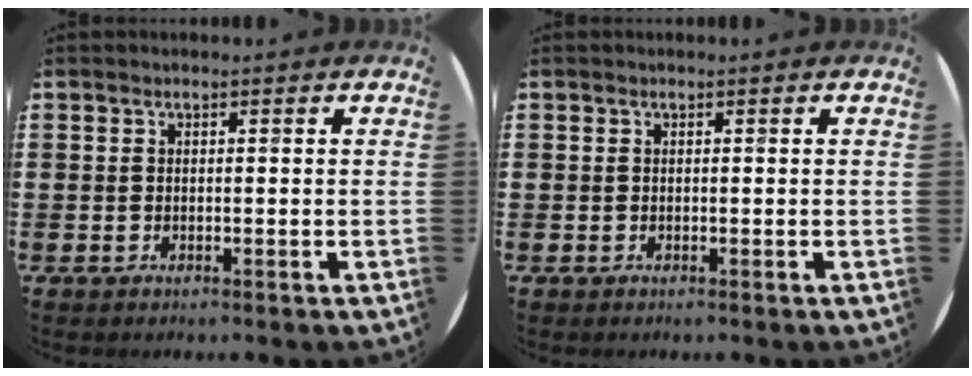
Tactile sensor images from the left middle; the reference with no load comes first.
{"total": 0.0}